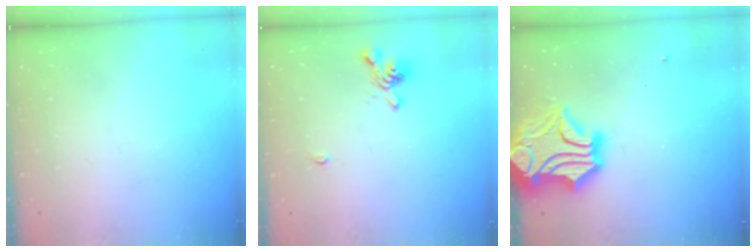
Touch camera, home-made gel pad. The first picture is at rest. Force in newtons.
{"total": 1.5, "press": 1.1, "slide": 1.0}
{"total": 8.3, "press": 8.0, "slide": 2.4}